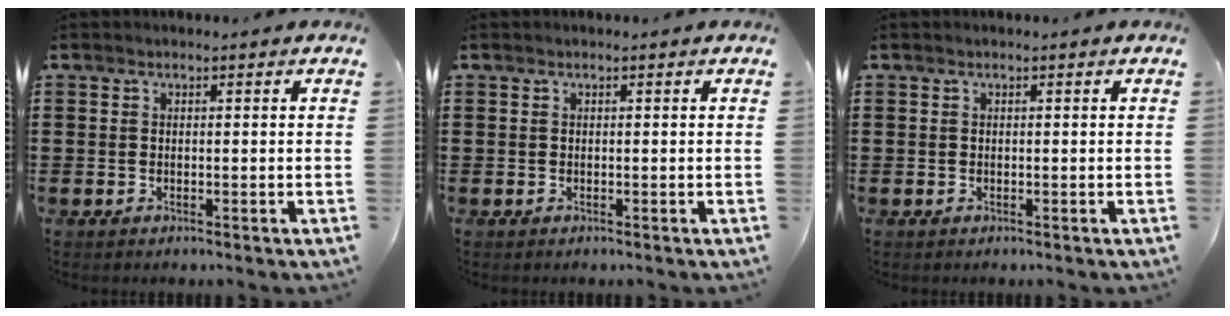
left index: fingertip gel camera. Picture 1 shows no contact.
{"total": 0.0}
{"total": 0.0}